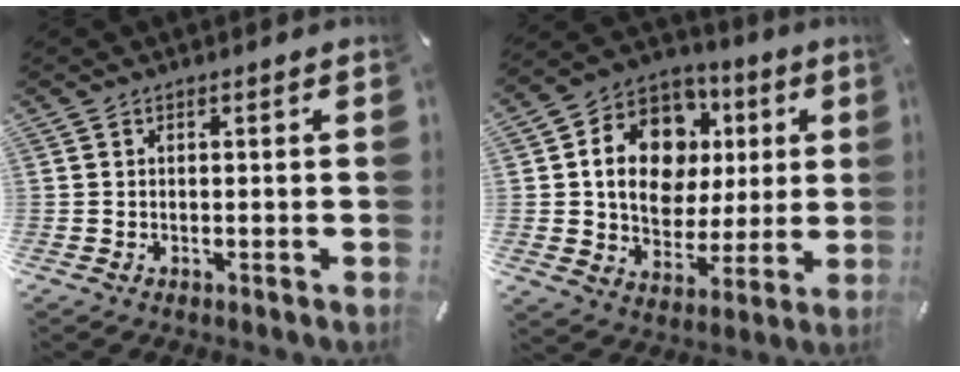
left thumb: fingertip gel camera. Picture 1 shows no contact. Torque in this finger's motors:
{"motor_torque": [2.43, 2.29, 0.50, -0.09, 0.22]}